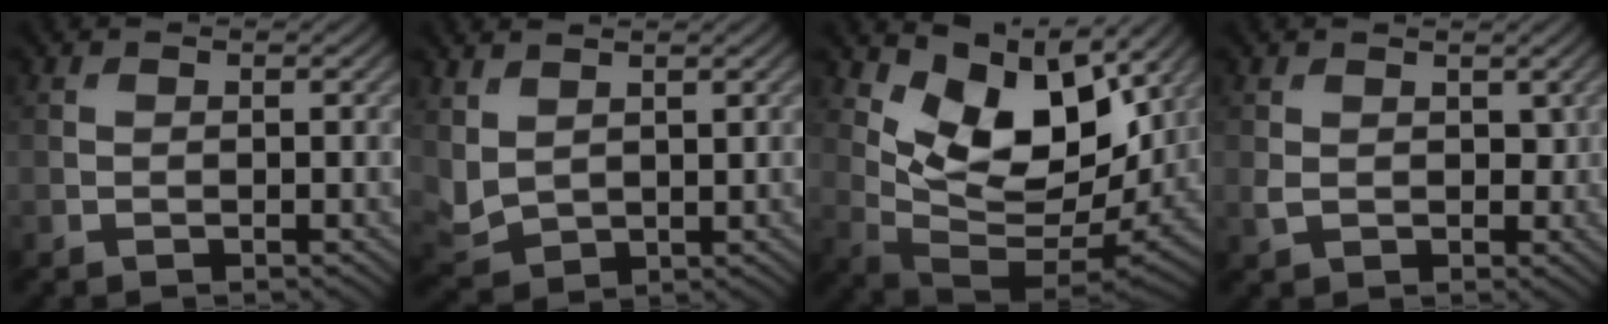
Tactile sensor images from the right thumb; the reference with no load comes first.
{"total": 4.1, "force": [2.4, 2.4, 2.3], "torque": [-0.074, -0.003, 0.057]}
{"total": 11.8, "force": [5.0, 6.1, 8.8], "torque": [-0.166, -0.011, 0.104]}
{"total": 2.4, "force": [0.6, 1.8, 1.5], "torque": [-0.036, -0.007, 0.014]}